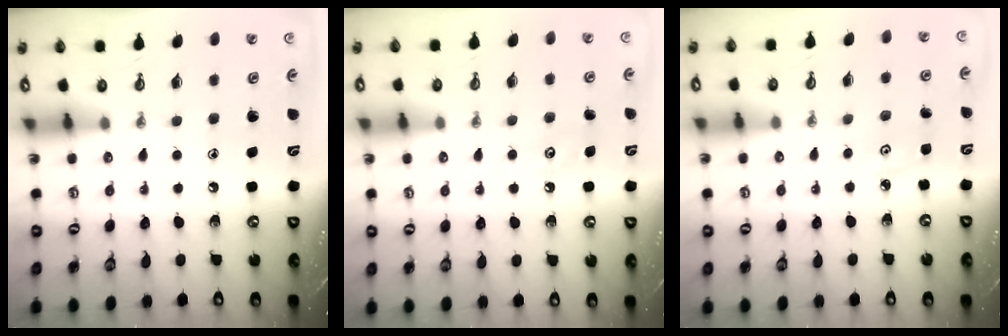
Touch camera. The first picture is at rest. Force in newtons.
{"total": 3.5, "press": 3.5, "slide": 0.4}
{"total": 3.0, "press": 2.9, "slide": 0.4}